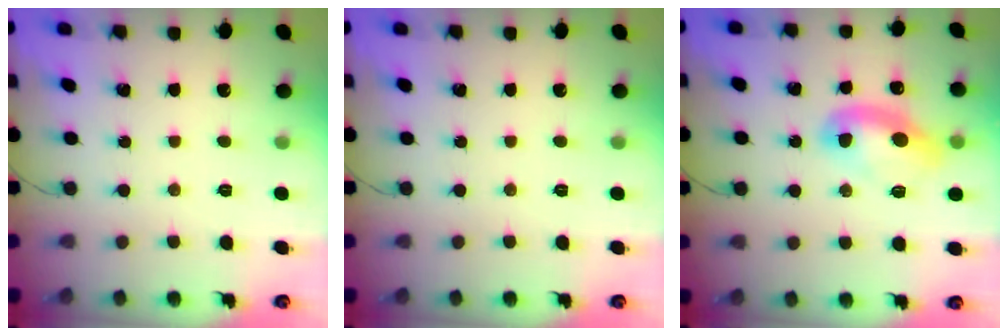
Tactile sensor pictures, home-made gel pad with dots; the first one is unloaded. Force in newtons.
{"total": 0.0}
{"total": 9.9, "press": 9.8, "slide": 1.0}